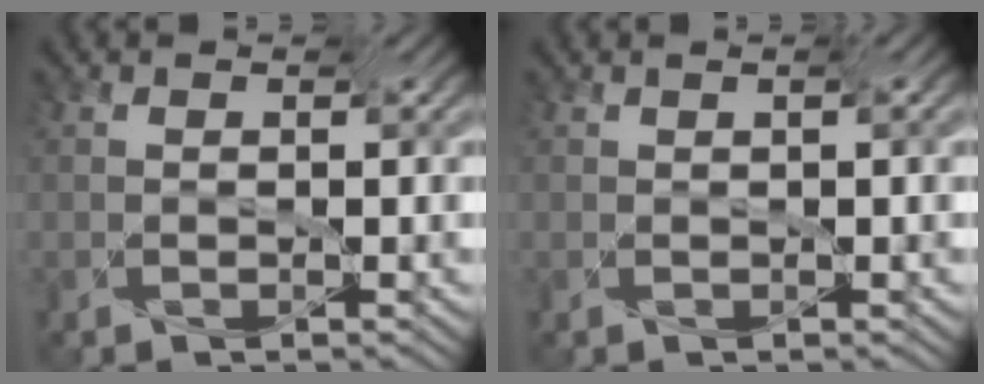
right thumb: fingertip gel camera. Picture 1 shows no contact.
{"total": 0.5, "force": [0.2, -0.3, 0.4], "torque": [-0.003, -0.001, 0.003]}